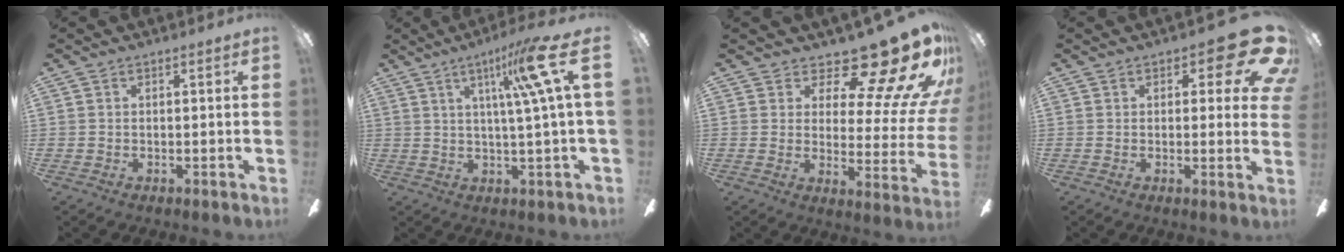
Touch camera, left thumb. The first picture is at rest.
{"total": 14.4, "force": [5.4, 0.9, 13.4], "torque": [-0.211, -0.015, 0.068]}
{"total": 18.2, "force": [13.6, 5.4, 10.9], "torque": [-0.157, -0.109, 0.223]}
{"total": 12.2, "force": [6.1, 5.1, 9.3], "torque": [-0.103, -0.039, 0.103]}